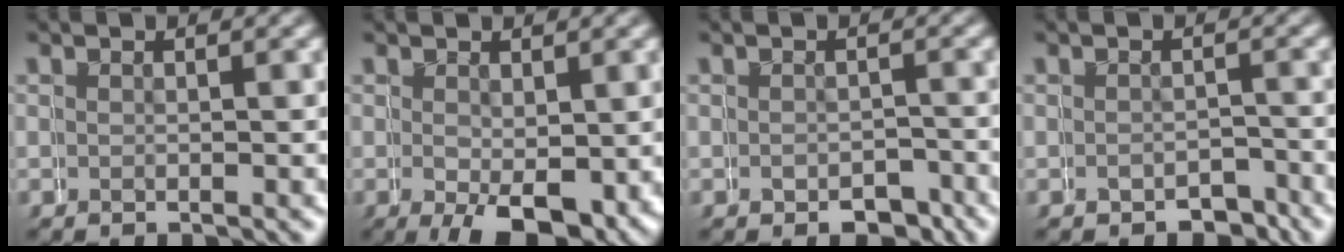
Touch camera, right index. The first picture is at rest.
{"total": 5.2, "force": [-1.5, 2.0, 4.5], "torque": [-0.080, -0.022, -0.011]}
{"total": 2.6, "force": [-2.1, 1.5, 0.4], "torque": [0.001, -0.002, -0.036]}
{"total": 2.1, "force": [-1.7, 1.2, -0.4], "torque": [0.013, 0.001, -0.033]}